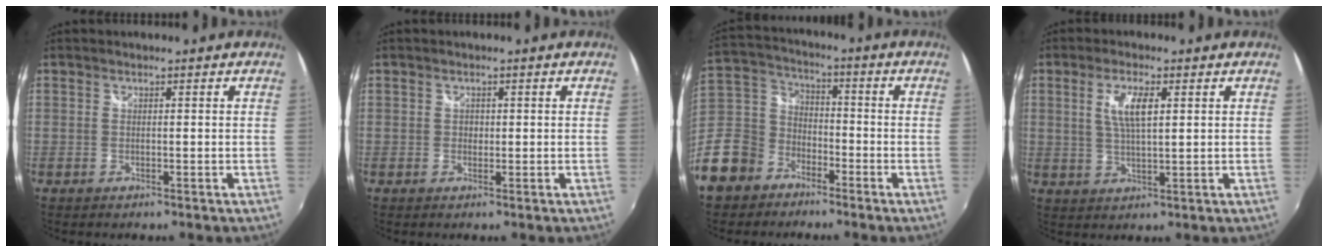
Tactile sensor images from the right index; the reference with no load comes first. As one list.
[{"total": 1.1, "force": [-0.1, 1.0, 0.2], "torque": [0.000, -0.001, -0.003]}, {"total": 16.6, "force": [-9.8, 12.0, 6.1], "torque": [-0.179, 0.031, -0.180]}, {"total": 5.9, "force": [1.8, 1.7, 5.4], "torque": [-0.102, 0.000, 0.035]}]